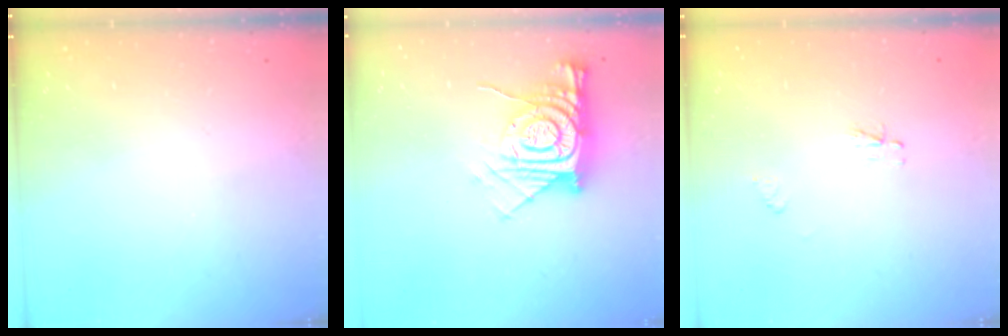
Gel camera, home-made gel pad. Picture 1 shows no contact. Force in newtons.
{"total": 13.6, "press": 13.5, "slide": 1.3}
{"total": 2.3, "press": 2.3, "slide": 0.3}